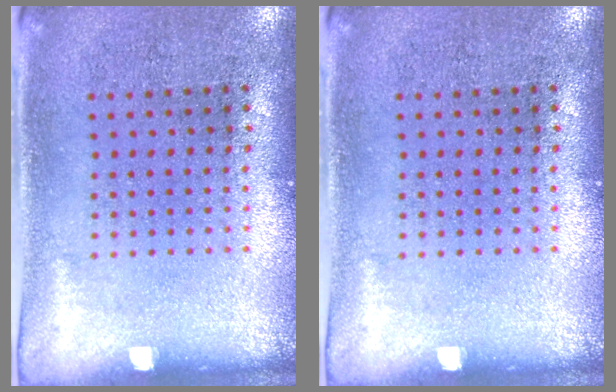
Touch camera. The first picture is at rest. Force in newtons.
{"total": 0.0}